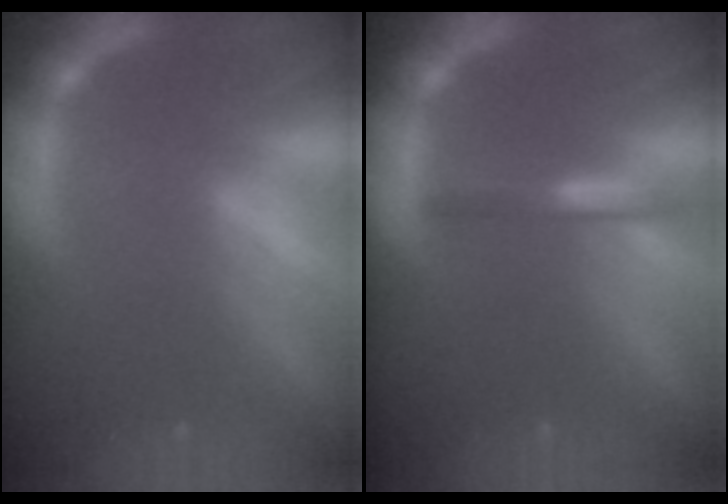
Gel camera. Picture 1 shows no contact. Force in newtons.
{"total": 1.9}